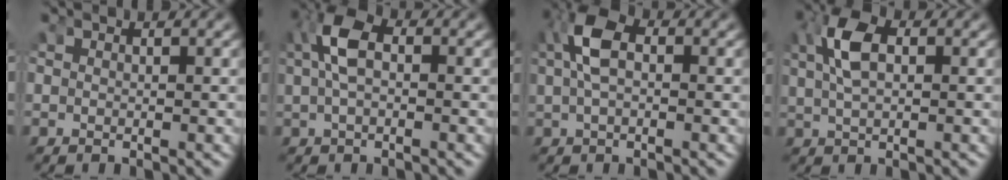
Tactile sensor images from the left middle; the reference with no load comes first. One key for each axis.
{"total": 5.2, "fx": 0.7, "fy": 3.1, "fz": 4.1, "tx": -0.094, "ty": 0.007, "tz": 0.007}
{"total": 5.2, "fx": 0.7, "fy": 3.1, "fz": 4.2, "tx": -0.097, "ty": 0.005, "tz": 0.008}
{"total": 4.7, "fx": 1.0, "fy": 2.7, "fz": 3.8, "tx": -0.090, "ty": 0.003, "tz": 0.017}